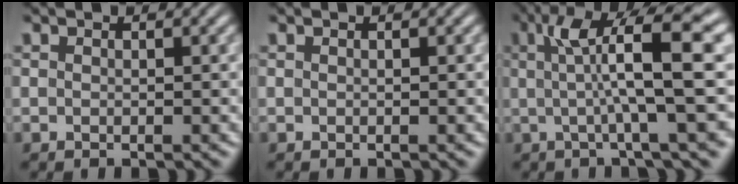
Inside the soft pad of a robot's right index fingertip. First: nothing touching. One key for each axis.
{"total": 0.0}
{"total": 10.0, "fx": 2.3, "fy": 2.4, "fz": 9.5, "tx": -0.128, "ty": 0.022, "tz": 0.029}